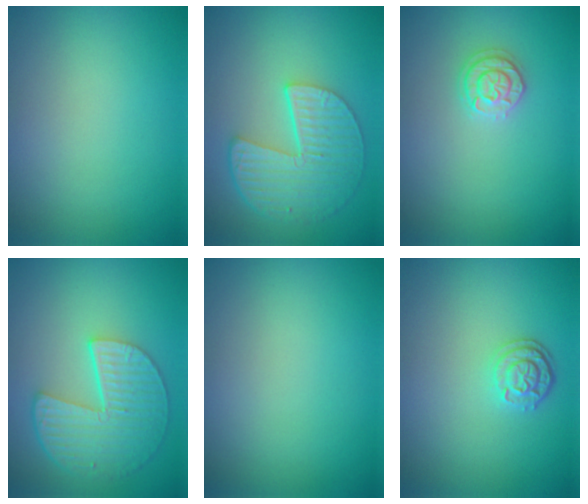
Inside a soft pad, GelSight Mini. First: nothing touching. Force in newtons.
{"total": 6.2, "press": 4.8, "slide": 3.9}
{"total": 1.8, "press": 1.8, "slide": 0.1}
{"total": 5.9, "press": 4.6, "slide": 3.7}
{"total": 0.0}
{"total": 2.4, "press": 2.1, "slide": 1.2}